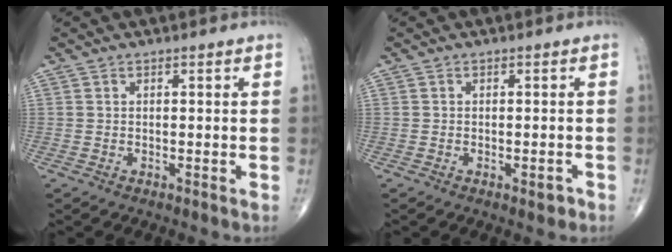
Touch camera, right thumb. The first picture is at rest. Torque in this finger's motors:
{"motor_torque": [-0.14, 0.13, 0.03, 0.06, -0.01]}